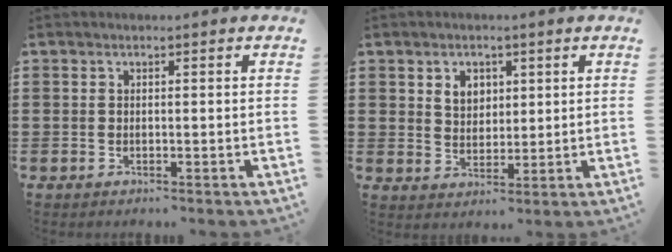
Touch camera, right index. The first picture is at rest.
{"total": 3.8, "force": [1.8, 3.0, 1.6], "torque": [-0.037, 0.007, 0.030]}